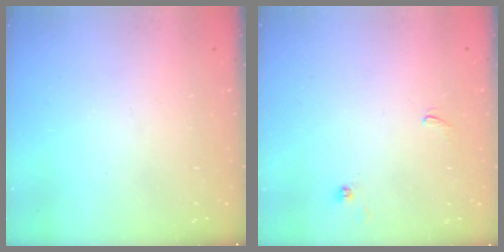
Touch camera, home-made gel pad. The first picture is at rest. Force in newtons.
{"total": 0.5, "press": 0.4, "slide": 0.4}